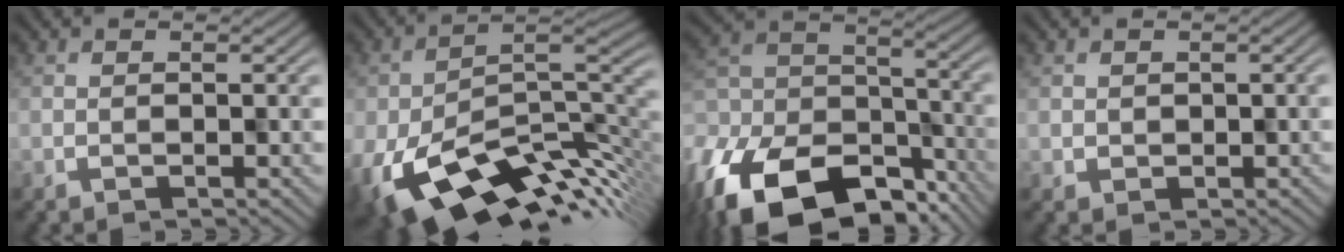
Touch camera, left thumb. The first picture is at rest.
{"total": 15.7, "force": [-6.4, 8.4, 11.6], "torque": [-0.214, -0.043, -0.094]}
{"total": 18.0, "force": [-11.5, 10.0, 9.5], "torque": [-0.227, -0.050, -0.173]}
{"total": 1.0, "force": [0.3, 0.9, -0.3], "torque": [0.005, -0.004, 0.007]}